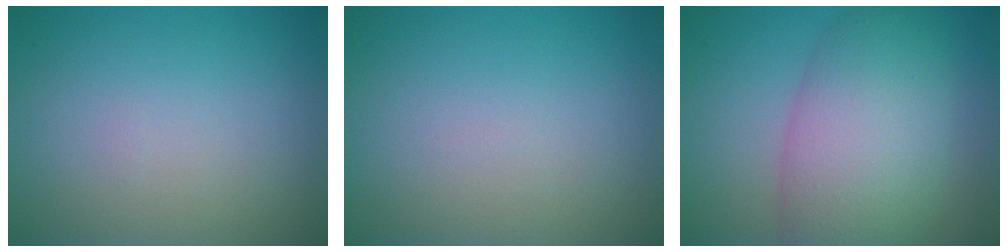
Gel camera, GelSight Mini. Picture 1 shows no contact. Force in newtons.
{"total": 0.0}
{"total": 8.5, "press": 8.5, "slide": 0.5}